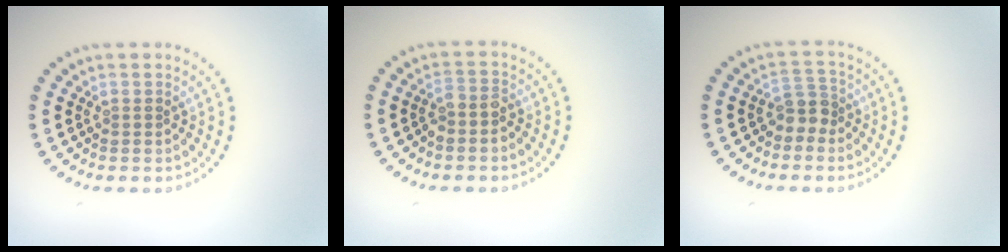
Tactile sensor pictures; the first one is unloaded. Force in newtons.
{"total": 1.7, "press": 1.5, "slide": 0.8}
{"total": 2.1, "press": 1.6, "slide": 1.3}